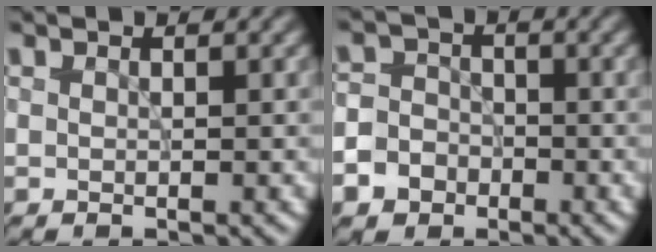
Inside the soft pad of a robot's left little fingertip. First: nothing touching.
{"total": 5.7, "force": [-3.0, 4.7, 1.4], "torque": [-0.016, -0.012, -0.066]}